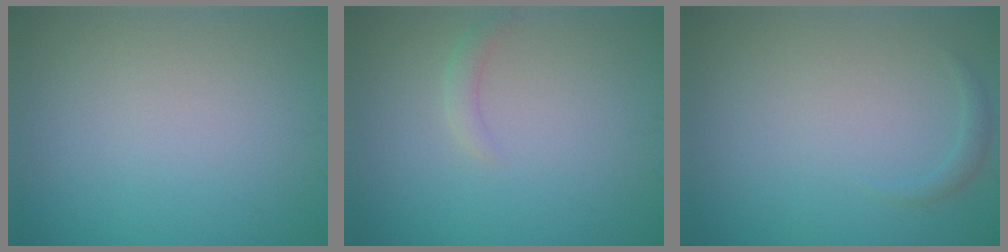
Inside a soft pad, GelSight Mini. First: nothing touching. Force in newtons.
{"total": 1.1, "press": 1.1, "slide": 0.2}
{"total": 0.8, "press": 0.8, "slide": 0.0}